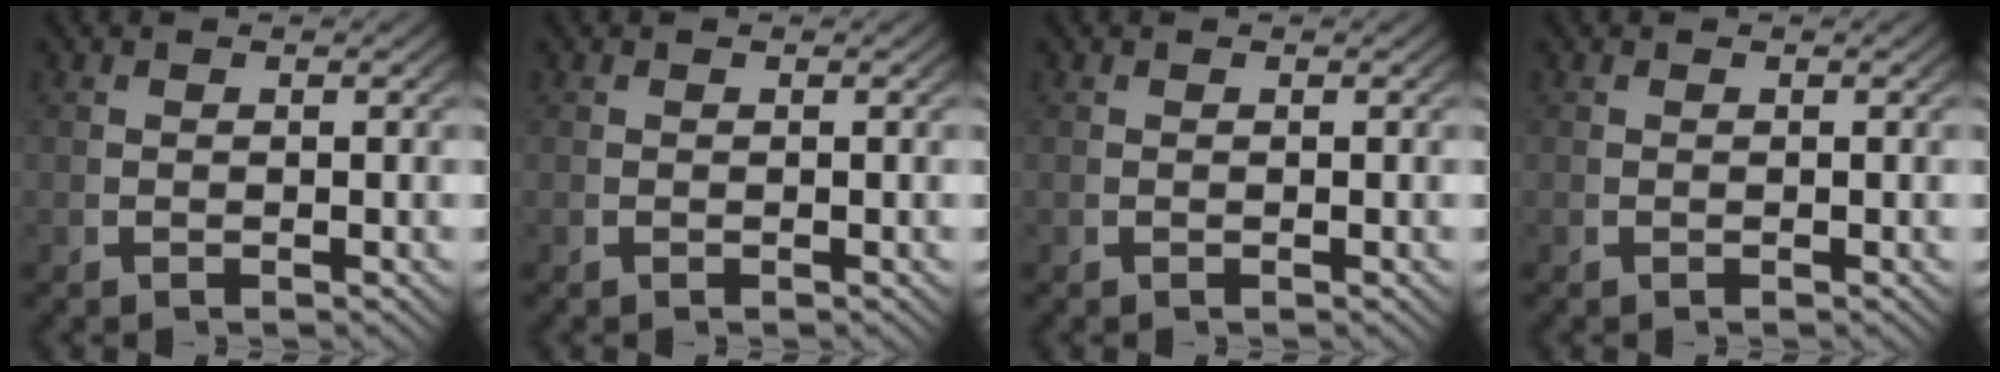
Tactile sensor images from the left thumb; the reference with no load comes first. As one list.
[{"total": 0.0}, {"total": 0.0}, {"total": 0.0}]